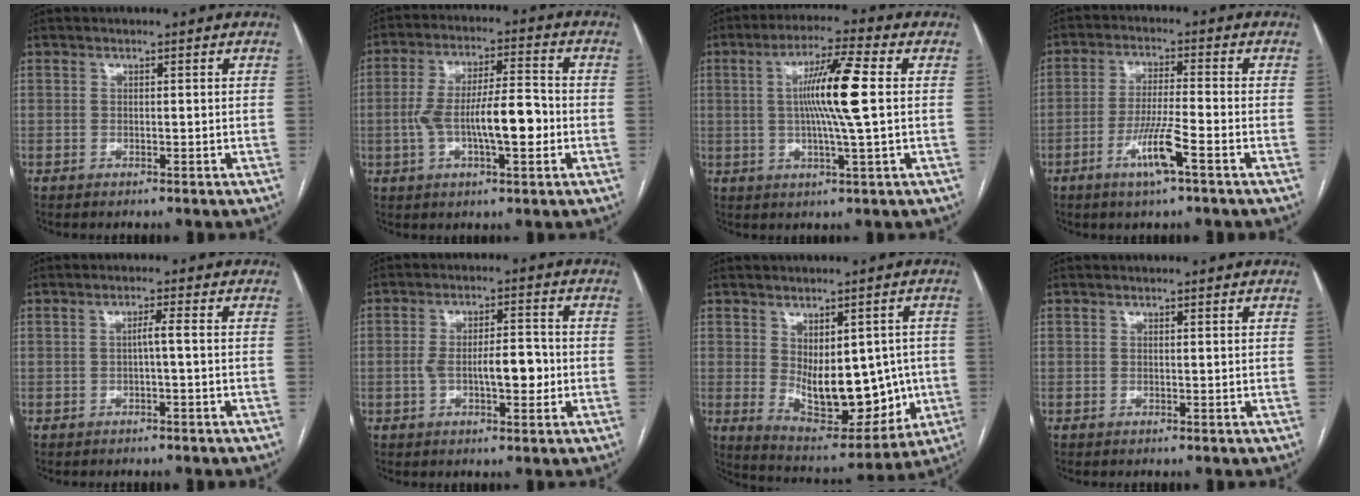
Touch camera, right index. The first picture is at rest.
{"total": 11.5, "force": [-2.0, 2.8, 11.0], "torque": [-0.201, 0.019, -0.031]}
{"total": 10.4, "force": [1.0, -0.5, 10.3], "torque": [-0.186, 0.004, 0.013]}
{"total": 7.1, "force": [-3.4, -0.1, 6.2], "torque": [-0.120, -0.009, -0.064]}
{"total": 1.6, "force": [-0.4, 0.0, 1.5], "torque": [-0.024, 0.004, -0.007]}
{"total": 7.3, "force": [-1.1, 2.3, 6.8], "torque": [-0.119, 0.013, -0.015]}
{"total": 14.3, "force": [-0.6, 7.4, 12.1], "torque": [-0.175, -0.004, 0.019]}
{"total": 0.0}